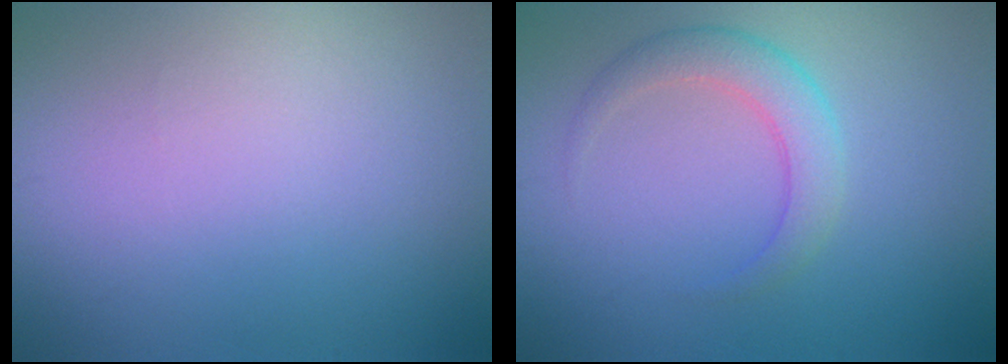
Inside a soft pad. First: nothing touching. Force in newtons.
{"total": 2.8, "press": 2.8, "slide": 0.2}